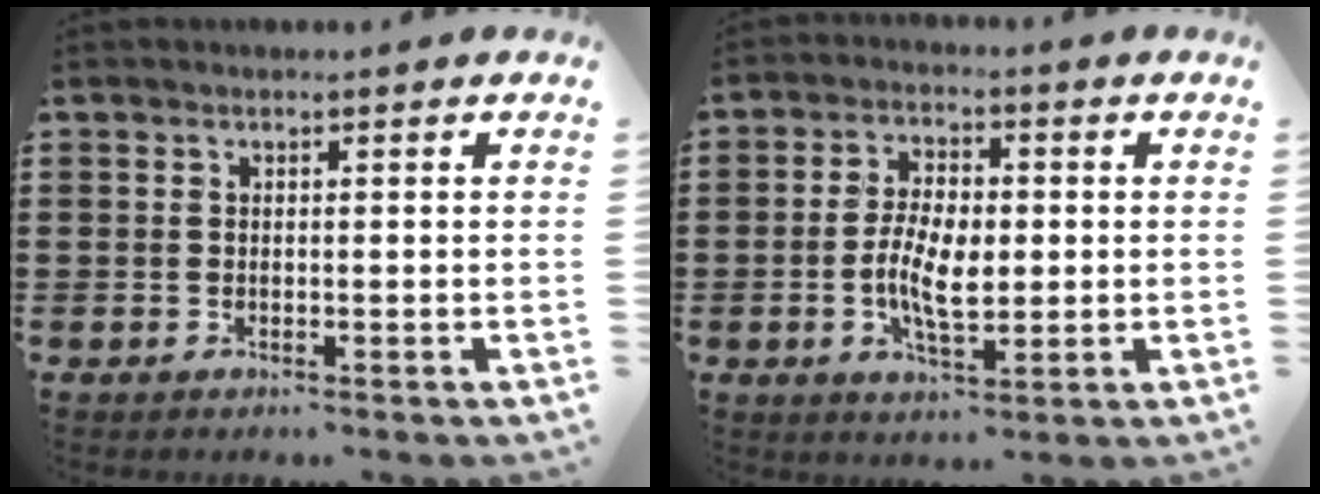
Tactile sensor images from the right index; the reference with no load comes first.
{"total": 7.2, "force": [-0.8, 3.3, 6.3], "torque": [-0.134, 0.003, -0.019]}